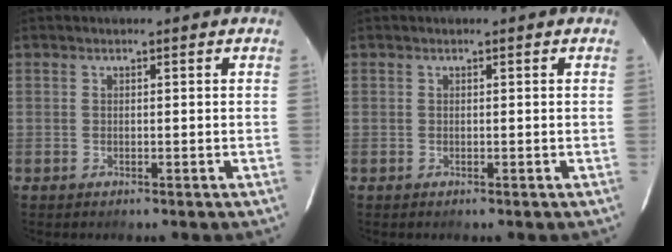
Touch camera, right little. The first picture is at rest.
{"total": 0.0}